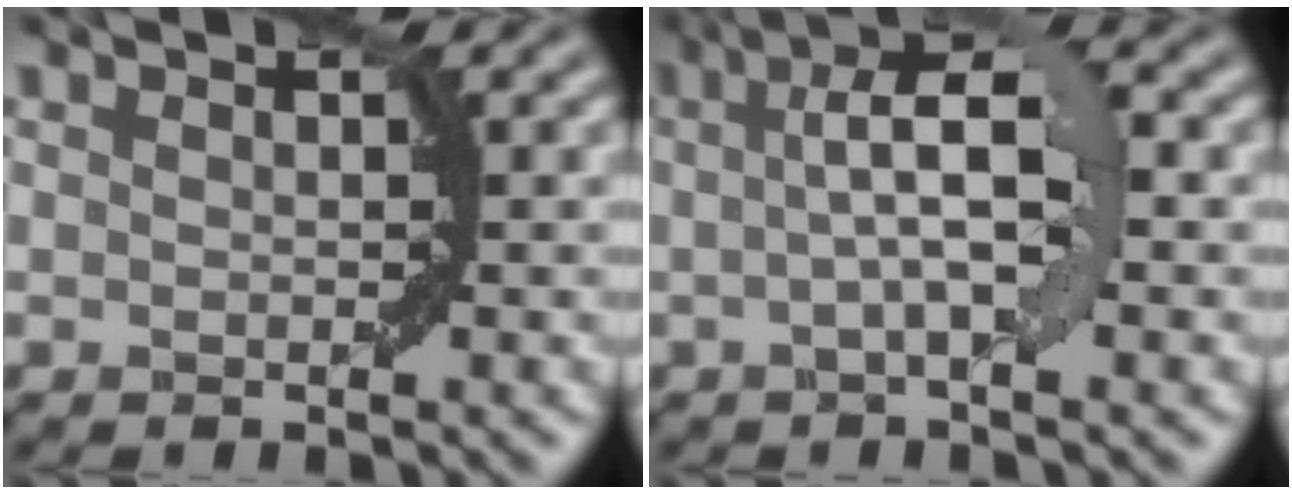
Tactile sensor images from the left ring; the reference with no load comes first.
{"total": 5.7, "force": [0.6, 1.4, 5.5], "torque": [-0.089, 0.013, 0.003]}